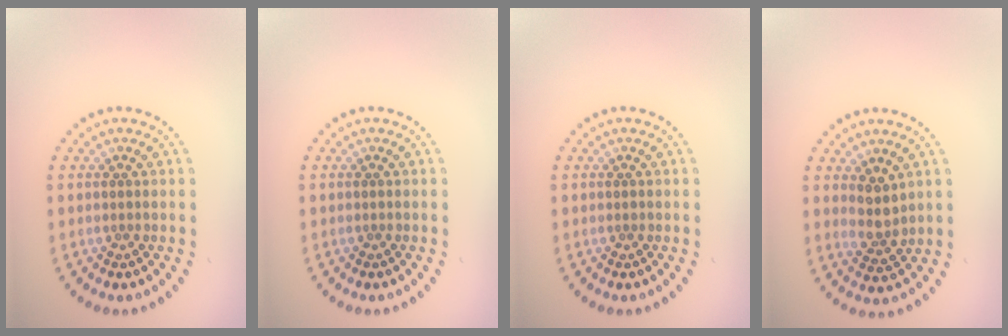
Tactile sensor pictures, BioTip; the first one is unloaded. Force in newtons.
{"total": 0.0}
{"total": 0.0}
{"total": 2.3, "press": 2.0, "slide": 1.2}